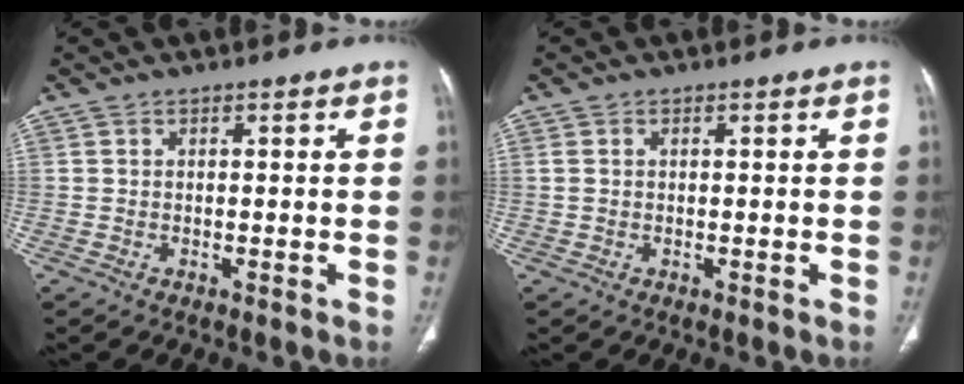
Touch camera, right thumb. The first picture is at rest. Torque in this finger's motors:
{"motor_torque": [0.28, -0.36, -0.31, 0.08, -0.04]}